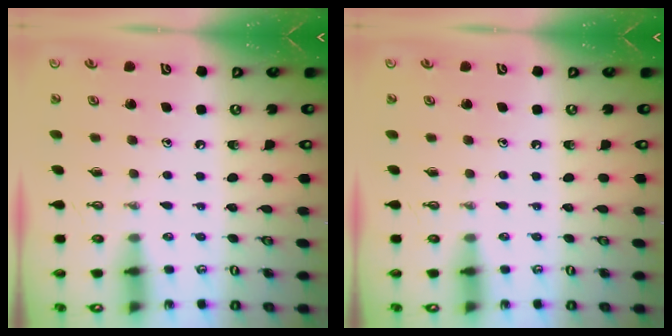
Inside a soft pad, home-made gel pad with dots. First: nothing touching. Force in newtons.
{"total": 0.0}